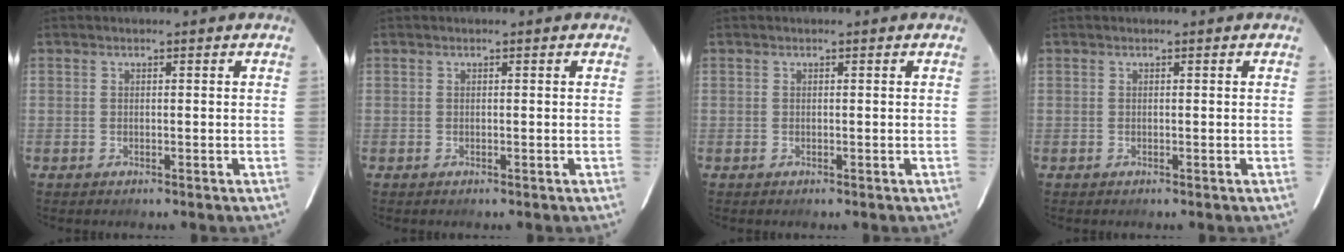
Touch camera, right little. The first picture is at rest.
{"total": 0.0}
{"total": 0.0}
{"total": 0.0}